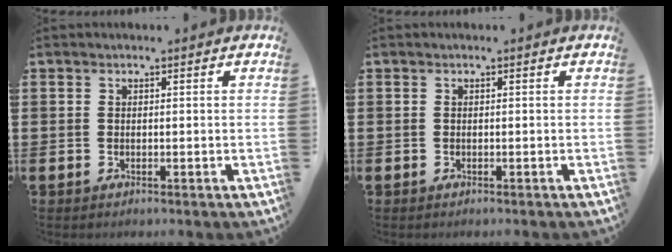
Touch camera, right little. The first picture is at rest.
{"total": 0.0}